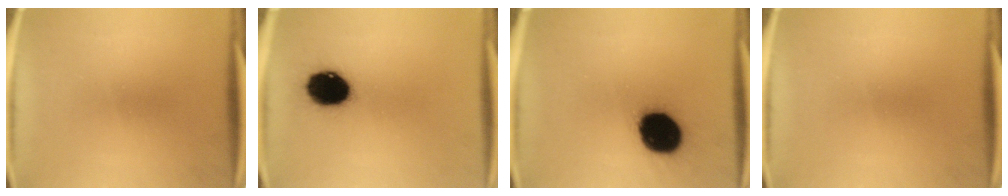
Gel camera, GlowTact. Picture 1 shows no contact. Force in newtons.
{"total": 13.7}
{"total": 18.9}
{"total": 0.0}